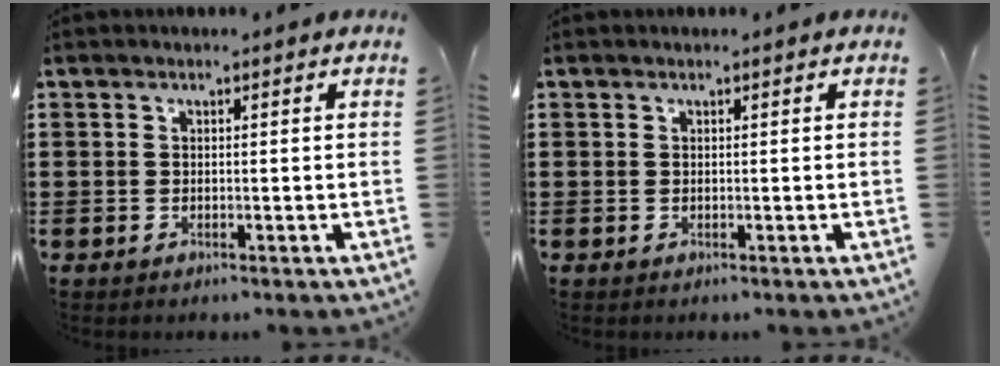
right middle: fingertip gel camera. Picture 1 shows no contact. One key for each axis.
{"total": 0.0}